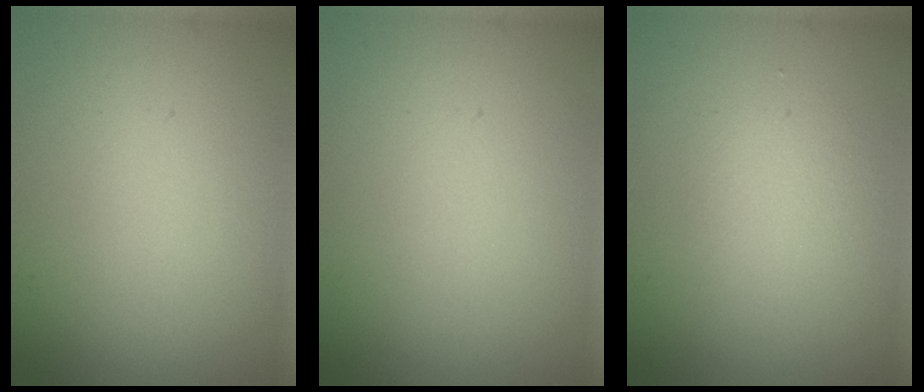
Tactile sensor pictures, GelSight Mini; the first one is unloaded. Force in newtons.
{"total": 0.0}
{"total": 2.1, "press": 2.1, "slide": 0.2}